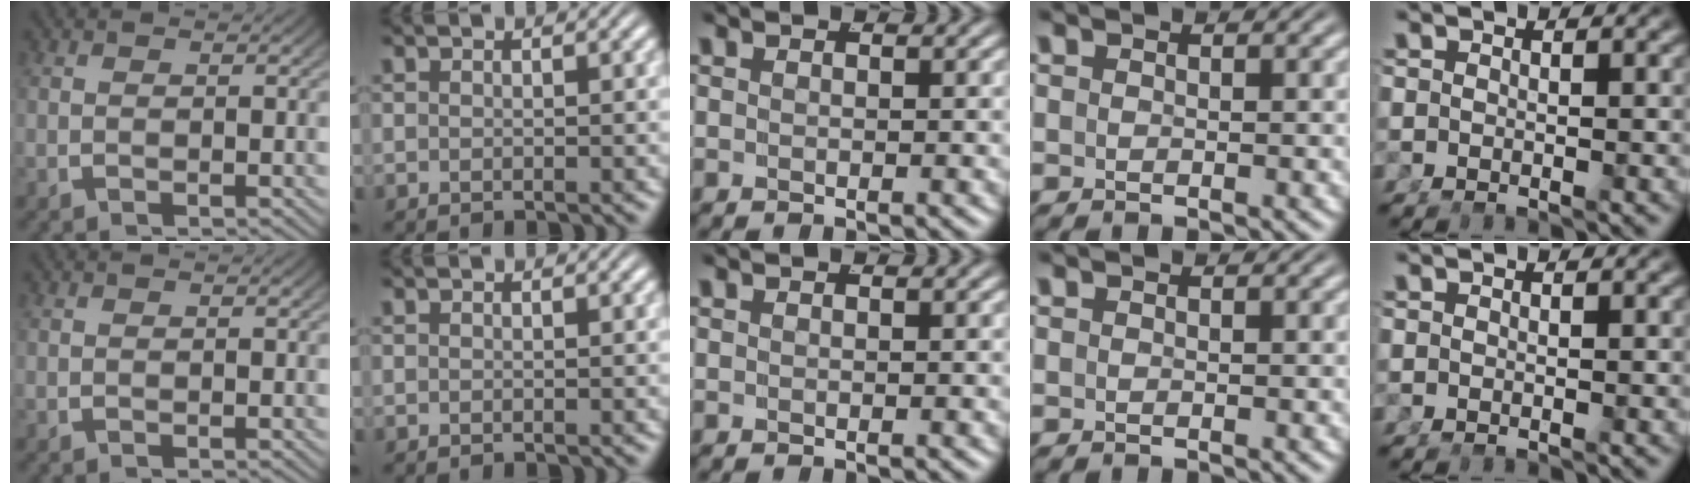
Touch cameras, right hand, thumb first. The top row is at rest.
{}